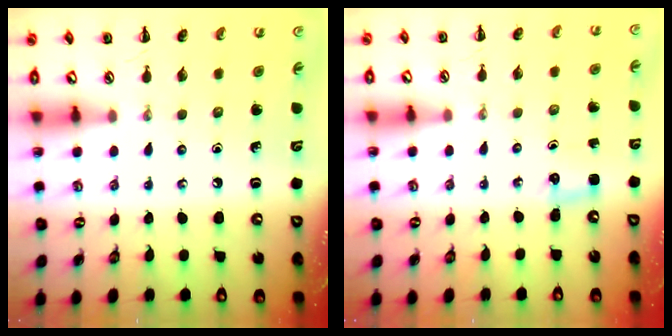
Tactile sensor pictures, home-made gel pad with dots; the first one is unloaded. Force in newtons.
{"total": 2.4, "press": 2.3, "slide": 0.7}